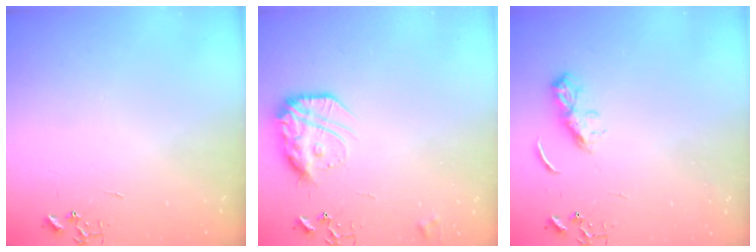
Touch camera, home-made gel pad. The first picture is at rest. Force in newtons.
{"total": 16.5, "press": 16.4, "slide": 1.3}
{"total": 6.7, "press": 6.7, "slide": 0.6}